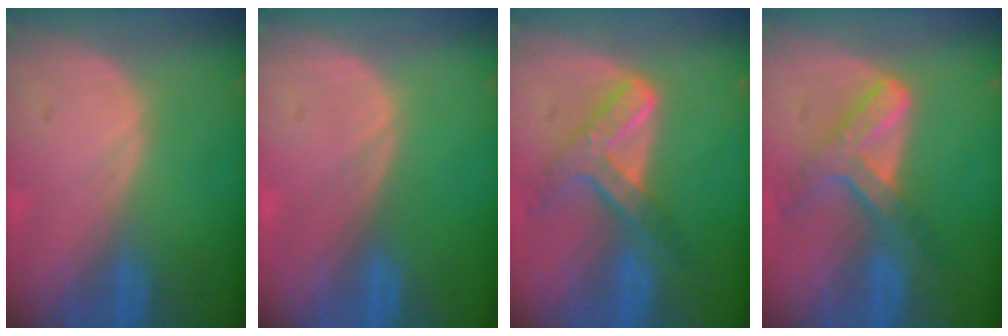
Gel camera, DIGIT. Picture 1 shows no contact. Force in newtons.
{"total": 0.0}
{"total": 7.2, "press": 6.2, "slide": 3.8}
{"total": 7.4, "press": 6.3, "slide": 3.9}